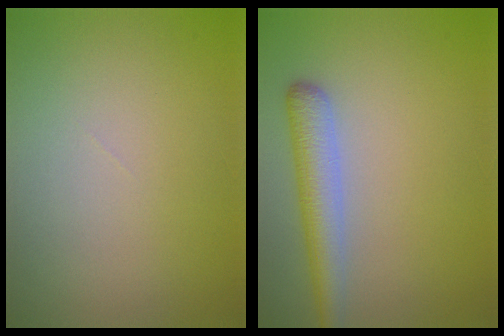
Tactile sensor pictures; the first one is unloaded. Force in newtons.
{"total": 3.7, "press": 3.7, "slide": 0.1}